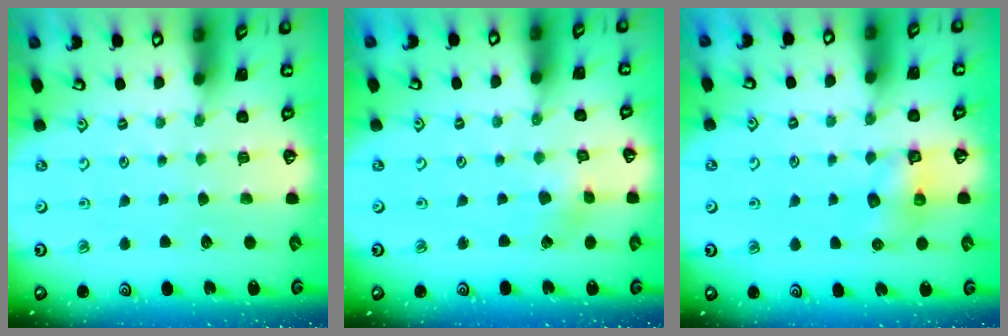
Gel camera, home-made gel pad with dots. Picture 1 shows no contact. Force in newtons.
{"total": 2.8, "press": 2.8, "slide": 0.3}
{"total": 8.2, "press": 8.2, "slide": 0.2}